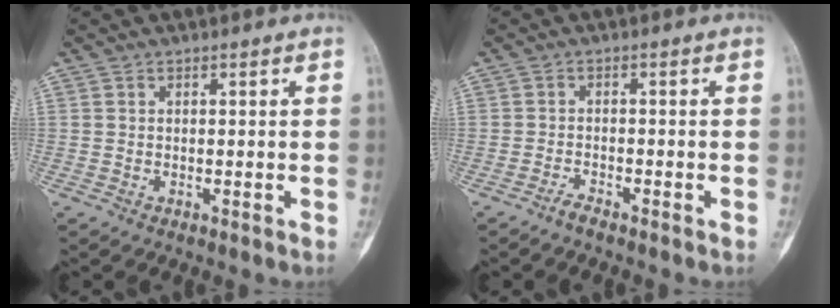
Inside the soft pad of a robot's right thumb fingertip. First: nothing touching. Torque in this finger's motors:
{"motor_torque": [0.55, -0.32, 0.13, -0.39, 0.03]}